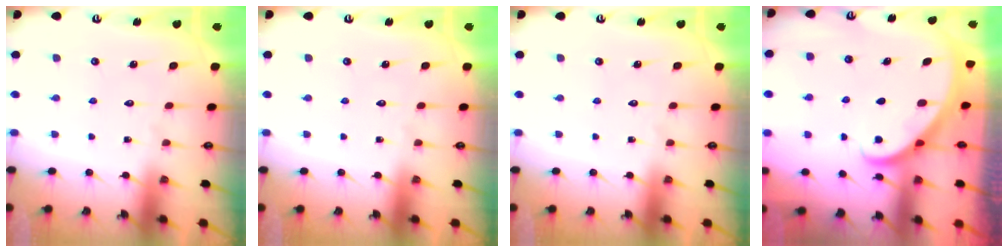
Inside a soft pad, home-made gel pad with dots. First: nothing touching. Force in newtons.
{"total": 0.0}
{"total": 0.0}
{"total": 2.8, "press": 2.8, "slide": 0.2}